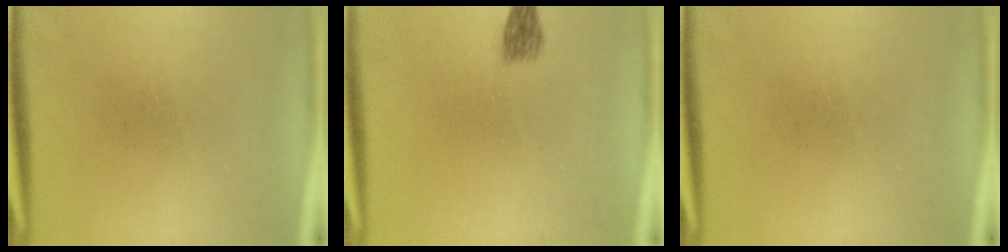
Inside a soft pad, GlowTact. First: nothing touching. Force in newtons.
{"total": 1.9}
{"total": 0.0}